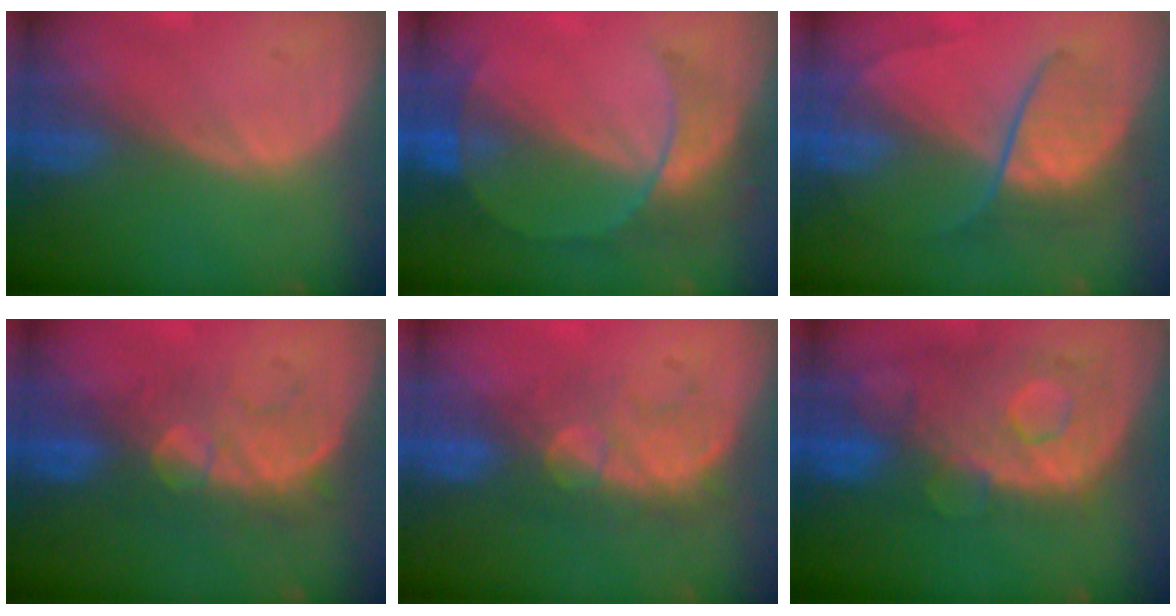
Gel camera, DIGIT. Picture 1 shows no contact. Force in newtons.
{"total": 7.6, "press": 6.7, "slide": 3.6}
{"total": 6.4, "press": 6.4, "slide": 0.8}
{"total": 8.3, "press": 7.7, "slide": 3.1}
{"total": 7.6, "press": 7.2, "slide": 2.3}
{"total": 11.2, "press": 9.7, "slide": 5.6}